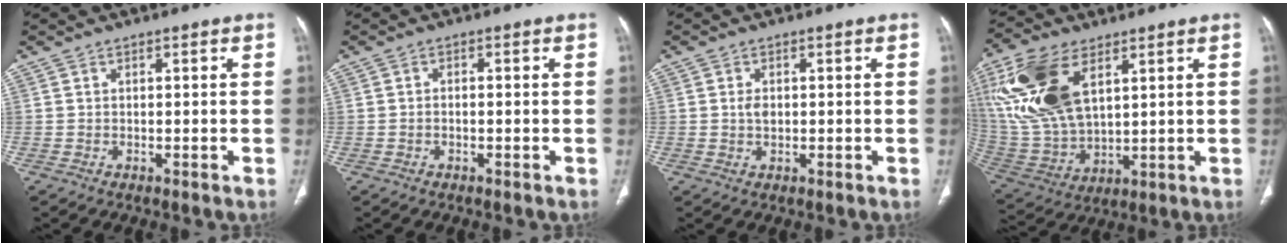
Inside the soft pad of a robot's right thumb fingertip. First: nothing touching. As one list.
[{"total": 0.8, "force": [-0.3, 0.4, 0.6], "torque": [-0.012, 0.005, -0.006]}, {"total": 2.0, "force": [0.1, 1.3, 1.5], "torque": [-0.029, -0.001, 0.003]}, {"total": 20.0, "force": [7.8, 10.8, 14.9], "torque": [-0.309, -0.023, 0.159]}]